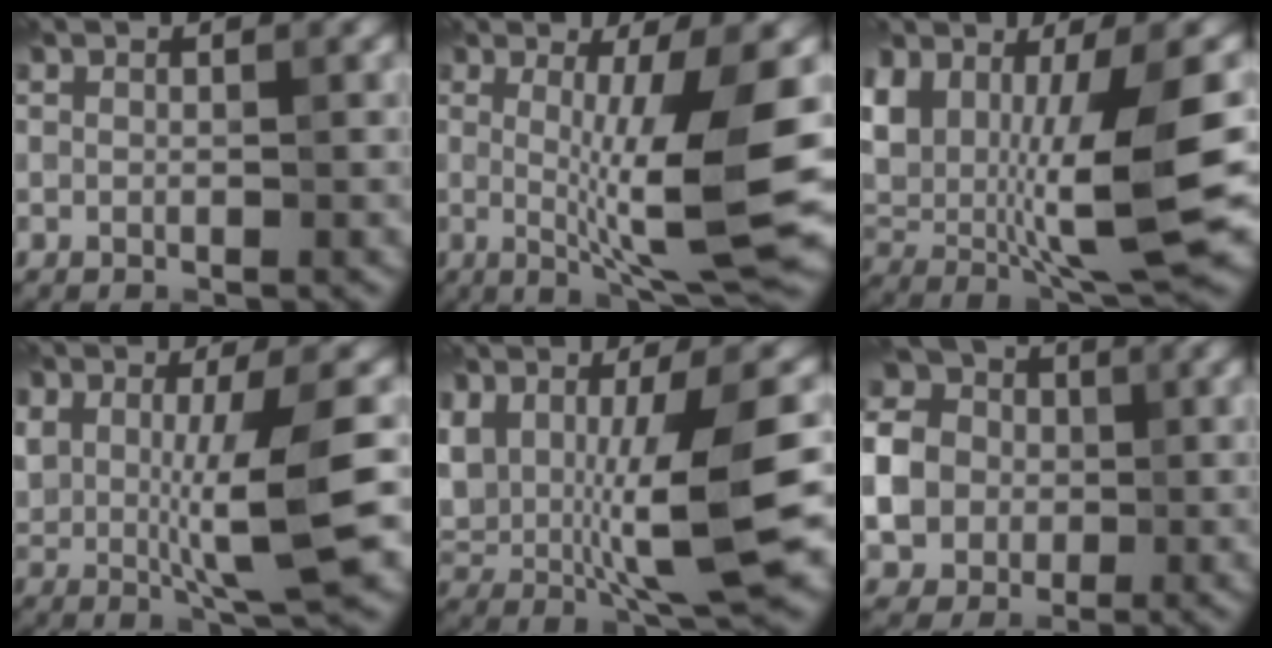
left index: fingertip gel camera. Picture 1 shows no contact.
{"total": 9.8, "force": [-0.1, 1.5, 9.7], "torque": [-0.134, -0.015, 0.003]}
{"total": 11.3, "force": [0.5, 4.8, 10.2], "torque": [-0.193, -0.021, 0.015]}
{"total": 7.0, "force": [0.1, 1.7, 6.8], "torque": [-0.122, -0.011, 0.006]}
{"total": 10.8, "force": [0.1, 3.7, 10.1], "torque": [-0.186, -0.014, 0.010]}
{"total": 10.2, "force": [-0.2, 9.0, 4.7], "torque": [-0.130, 0.011, -0.035]}